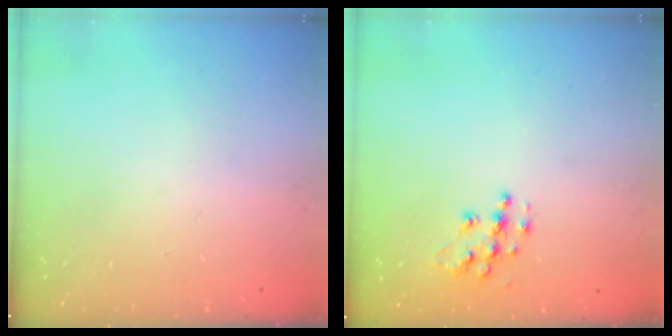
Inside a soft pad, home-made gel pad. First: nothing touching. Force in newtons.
{"total": 9.9, "press": 9.9, "slide": 0.7}